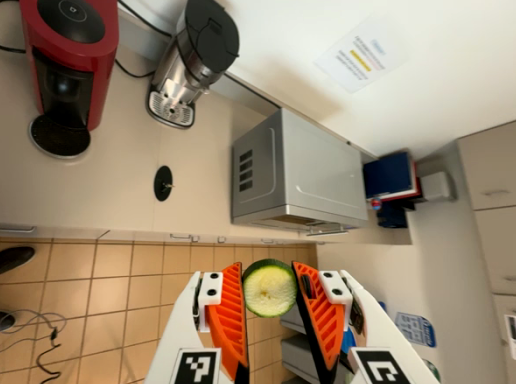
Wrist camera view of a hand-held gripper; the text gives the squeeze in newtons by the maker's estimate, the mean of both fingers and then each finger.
{"total": 8.6, "left": 8.5, "right": 8.7}